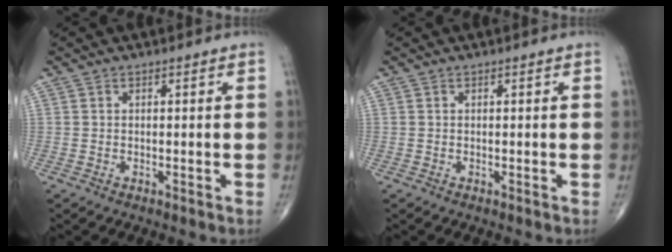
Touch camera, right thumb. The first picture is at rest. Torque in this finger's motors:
{"motor_torque": [-0.07, 0.02, 0.02, 0.02, 0.00]}